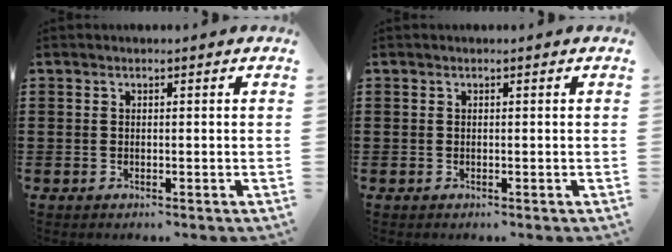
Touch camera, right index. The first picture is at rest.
{"total": 0.0}